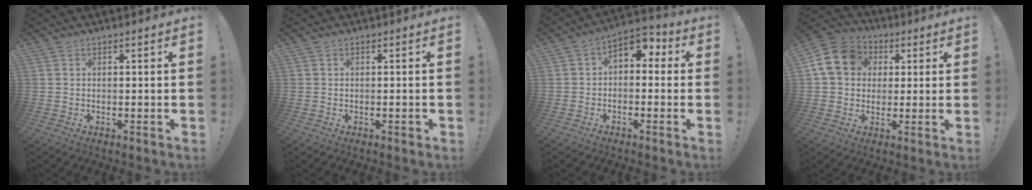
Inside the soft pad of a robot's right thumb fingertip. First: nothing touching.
{"total": 0.8, "force": [-0.4, 0.4, 0.6], "torque": [-0.006, 0.001, -0.006]}
{"total": 5.5, "force": [0.6, 3.7, 3.9], "torque": [-0.050, 0.001, 0.015]}
{"total": 14.0, "force": [3.4, 11.7, 7.0], "torque": [-0.110, 0.005, 0.072]}